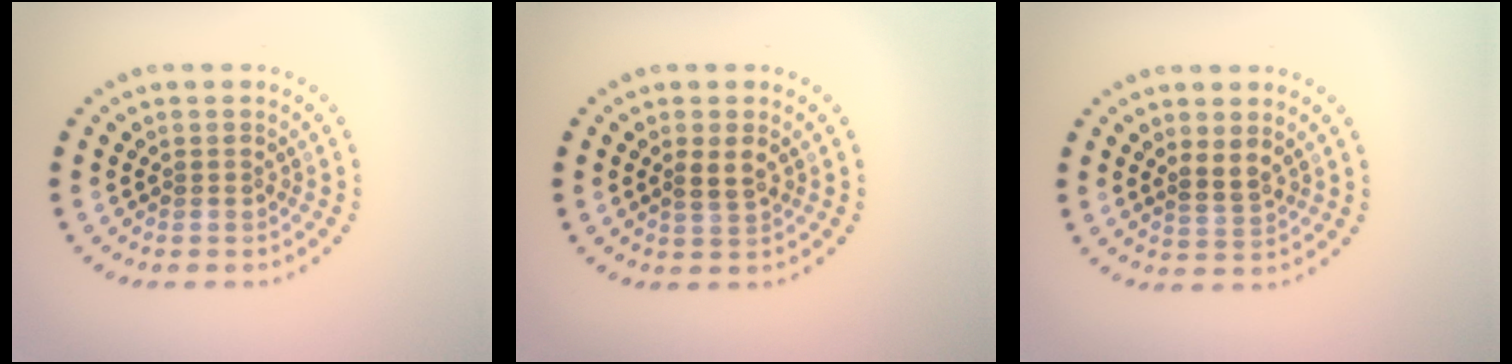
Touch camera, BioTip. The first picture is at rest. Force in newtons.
{"total": 1.9, "press": 1.8, "slide": 0.6}
{"total": 1.7, "press": 1.5, "slide": 0.8}